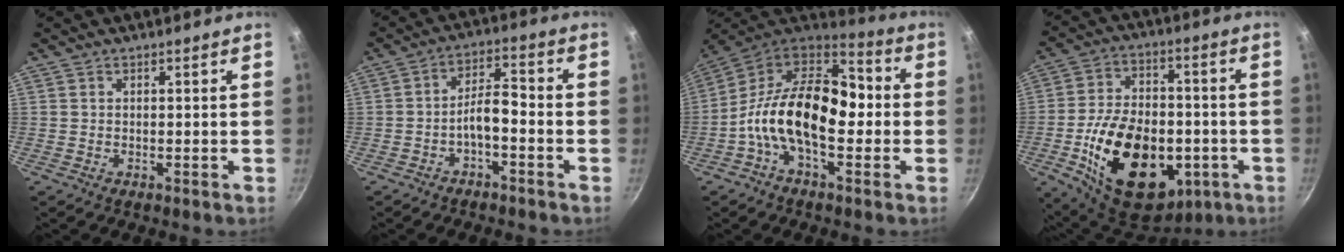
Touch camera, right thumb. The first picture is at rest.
{"total": 5.4, "force": [-2.6, 2.0, 4.3], "torque": [-0.073, 0.043, -0.045]}
{"total": 19.4, "force": [-2.1, 11.1, 15.8], "torque": [-0.245, 0.047, -0.062]}
{"total": 25.6, "force": [-6.6, 16.0, 18.9], "torque": [-0.289, 0.025, -0.090]}